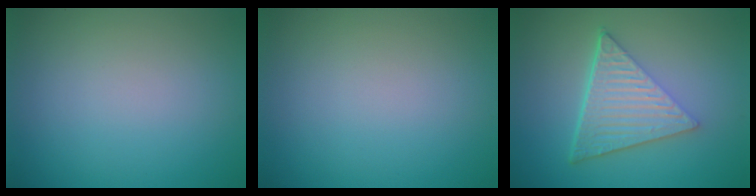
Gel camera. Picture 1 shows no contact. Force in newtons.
{"total": 0.0}
{"total": 6.8, "press": 4.5, "slide": 5.0}